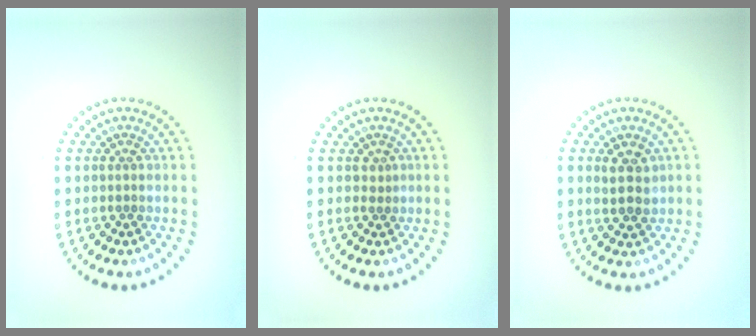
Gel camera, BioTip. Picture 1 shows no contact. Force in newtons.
{"total": 0.6, "press": 0.3, "slide": 0.5}
{"total": 2.2, "press": 2.1, "slide": 0.7}